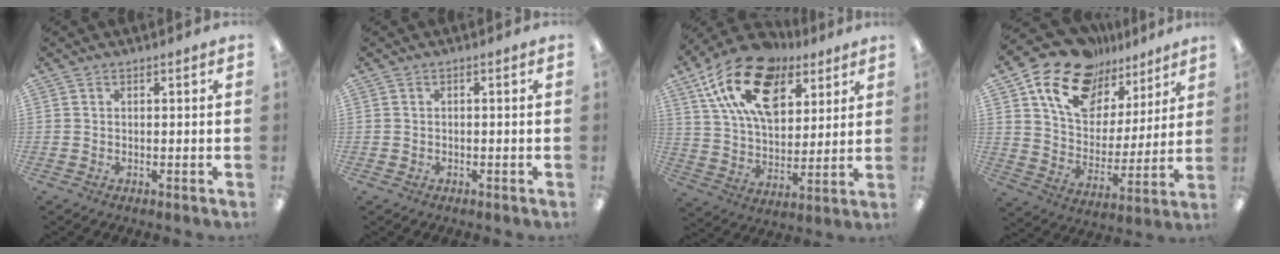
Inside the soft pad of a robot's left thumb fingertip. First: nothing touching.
{"total": 0.0}
{"total": 20.1, "force": [10.8, 11.9, 12.1], "torque": [-0.217, -0.037, 0.197]}
{"total": 16.9, "force": [11.5, 10.5, 6.7], "torque": [-0.140, -0.071, 0.213]}